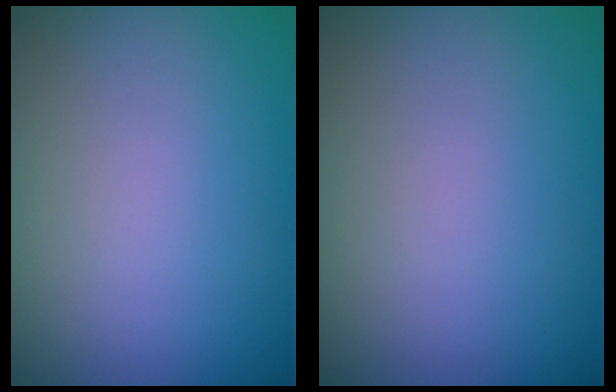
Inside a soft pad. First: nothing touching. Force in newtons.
{"total": 0.0}